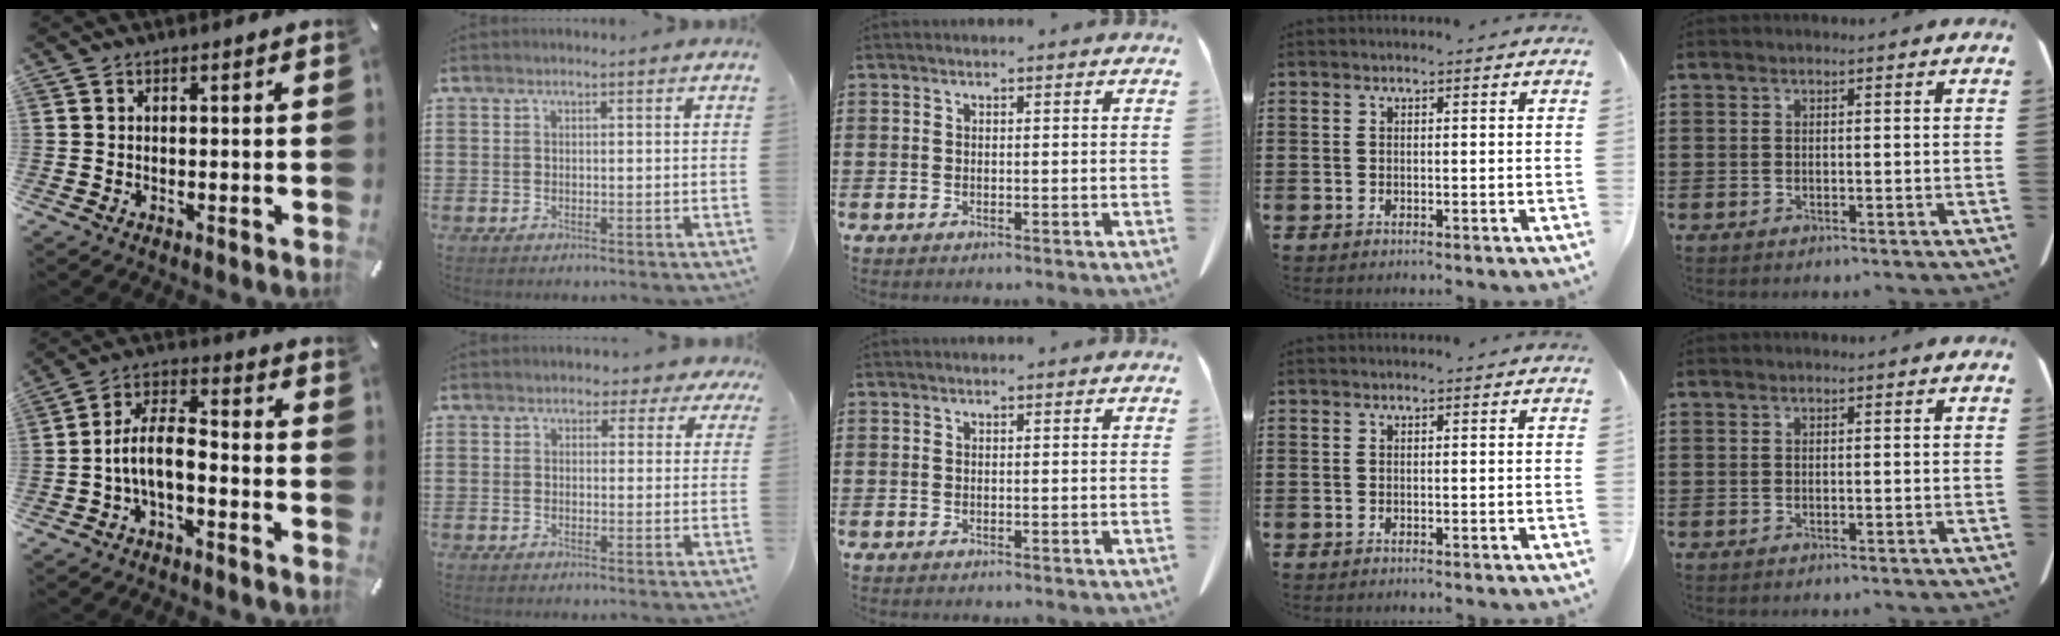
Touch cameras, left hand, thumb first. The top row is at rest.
{"thumb": {"total": 8.4, "force": [-3.3, 4.0, 6.5], "torque": [-0.135, 0.007, -0.063]}, "index": {"total": 2.1, "force": [1.2, 1.4, 0.9], "torque": [-0.010, 0.003, 0.017]}}